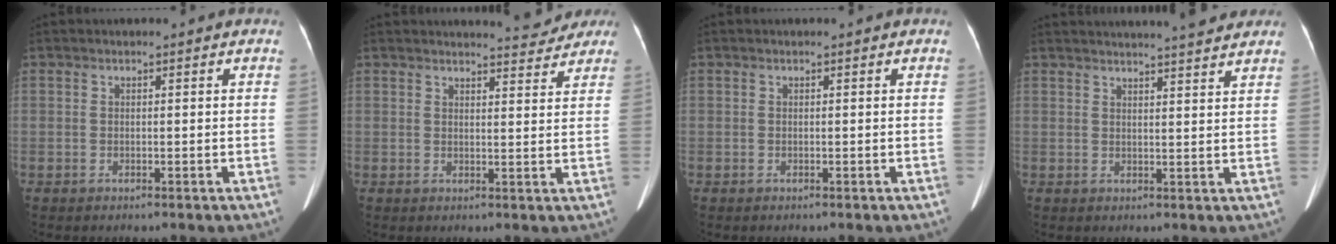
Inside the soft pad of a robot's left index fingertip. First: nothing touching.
{"total": 5.9, "force": [5.8, 1.0, 0.9], "torque": [-0.010, -0.002, 0.057]}
{"total": 0.0}
{"total": 12.5, "force": [11.5, 0.4, 4.7], "torque": [-0.067, 0.010, 0.138]}